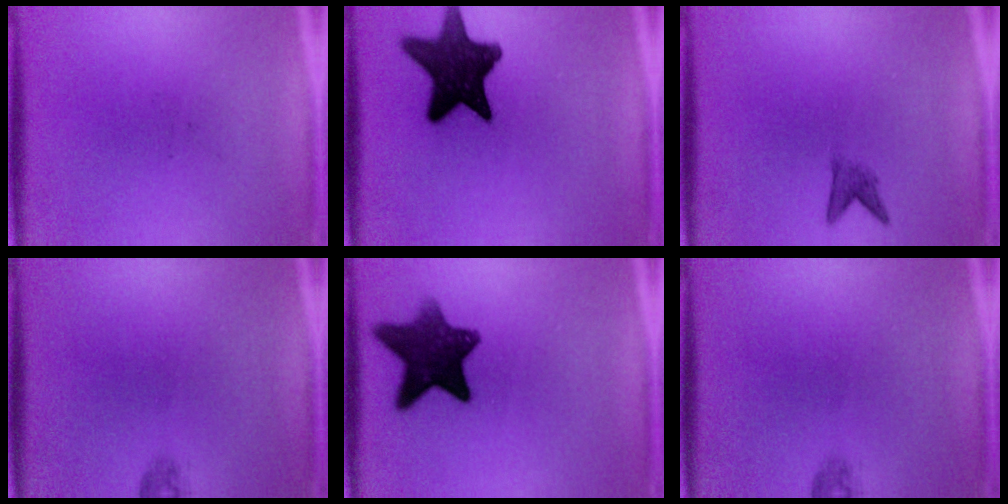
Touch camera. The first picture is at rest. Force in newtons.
{"total": 14.8}
{"total": 1.8}
{"total": 0.8}
{"total": 11.3}
{"total": 0.8}